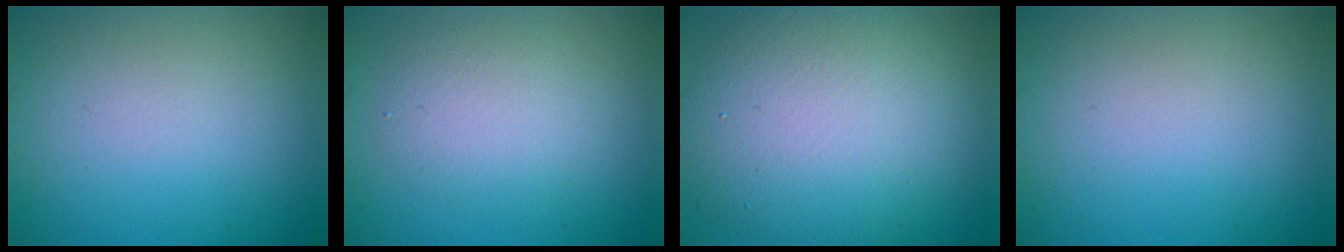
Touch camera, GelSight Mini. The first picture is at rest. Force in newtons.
{"total": 2.9, "press": 2.9, "slide": 0.3}
{"total": 10.5, "press": 10.5, "slide": 0.9}
{"total": 0.0}